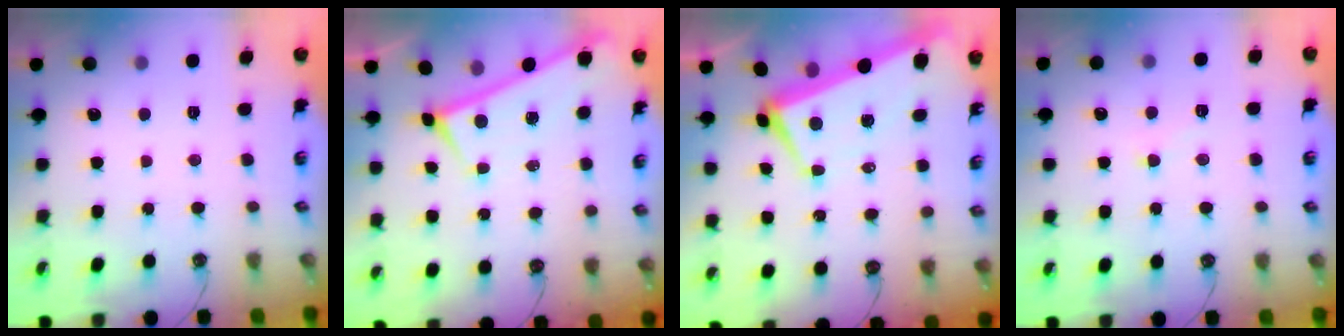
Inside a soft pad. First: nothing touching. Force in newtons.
{"total": 0.0}
{"total": 2.0, "press": 1.6, "slide": 1.2}
{"total": 0.9, "press": 0.7, "slide": 0.5}